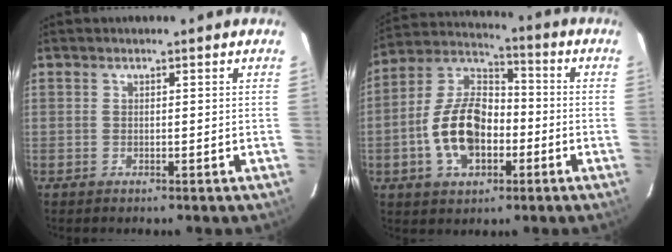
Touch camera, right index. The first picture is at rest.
{"total": 14.4, "force": [-3.9, 8.7, 10.8], "torque": [-0.218, 0.020, -0.065]}